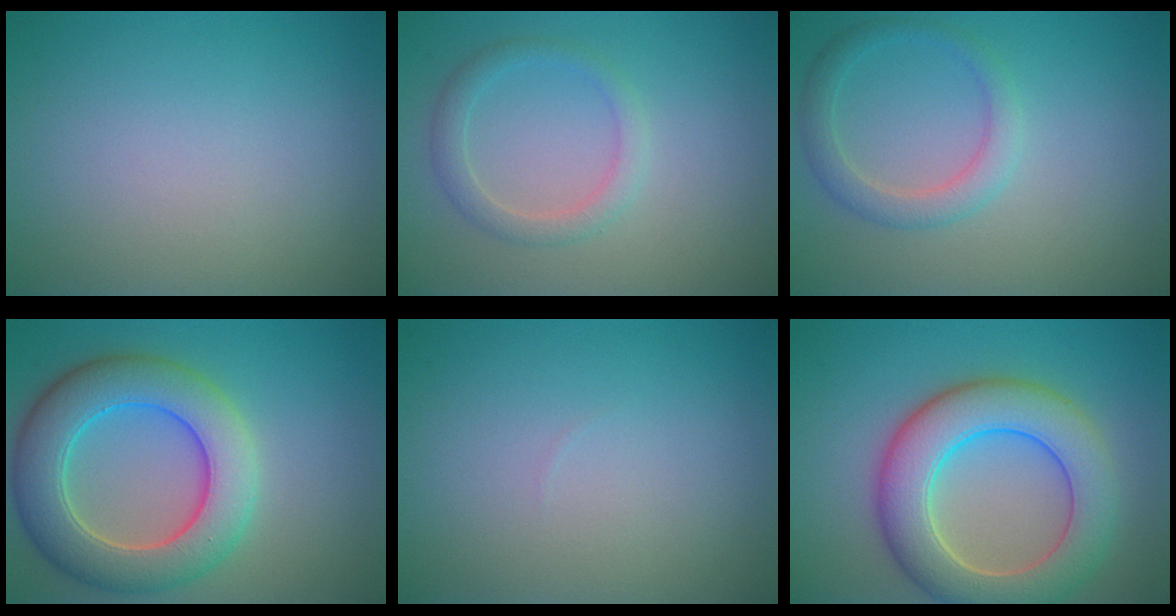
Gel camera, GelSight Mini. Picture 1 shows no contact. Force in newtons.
{"total": 2.3, "press": 2.3, "slide": 0.1}
{"total": 2.6, "press": 2.6, "slide": 0.2}
{"total": 8.4, "press": 8.4, "slide": 0.4}
{"total": 0.0}
{"total": 8.4, "press": 8.4, "slide": 0.4}